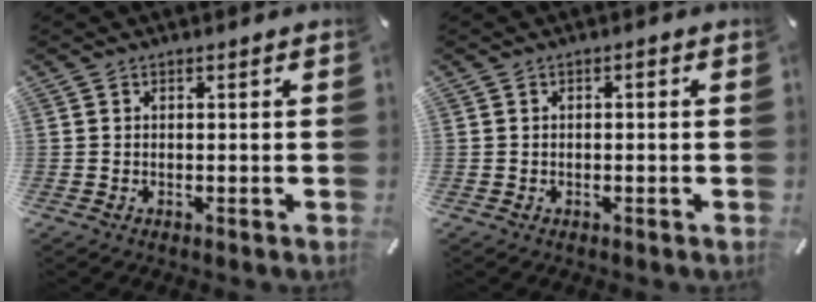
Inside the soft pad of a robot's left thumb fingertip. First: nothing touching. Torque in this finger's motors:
{"motor_torque": [0.33, 0.26, 0.11, 0.03, 0.00]}